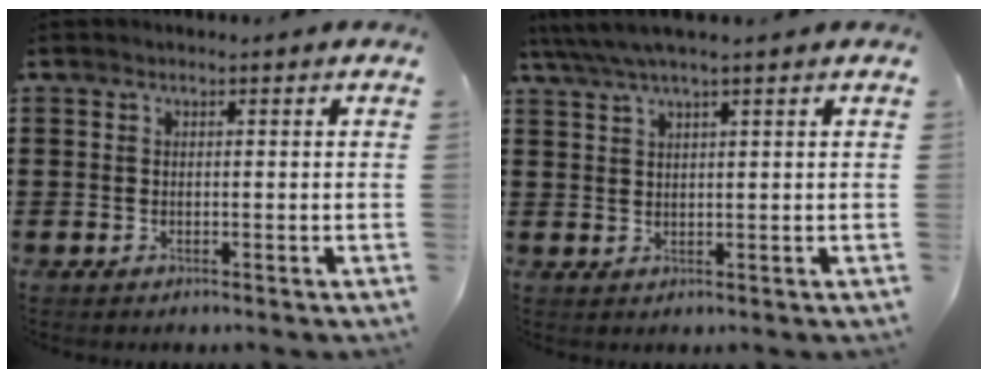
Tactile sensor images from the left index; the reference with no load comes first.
{"total": 3.1, "force": [2.2, 0.0, 2.2], "torque": [-0.047, 0.001, 0.039]}